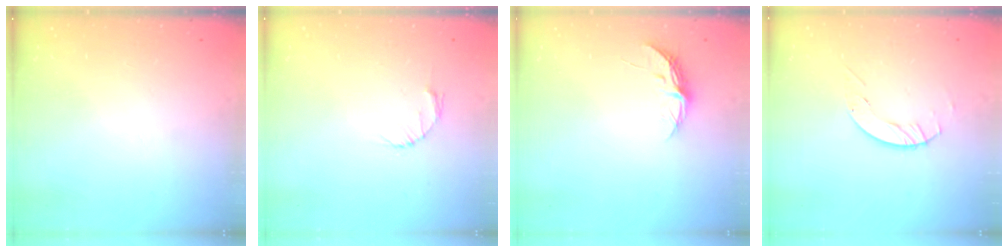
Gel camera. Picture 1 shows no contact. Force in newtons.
{"total": 2.7, "press": 2.7, "slide": 0.4}
{"total": 5.3, "press": 5.3, "slide": 0.5}
{"total": 4.0, "press": 4.0, "slide": 0.5}